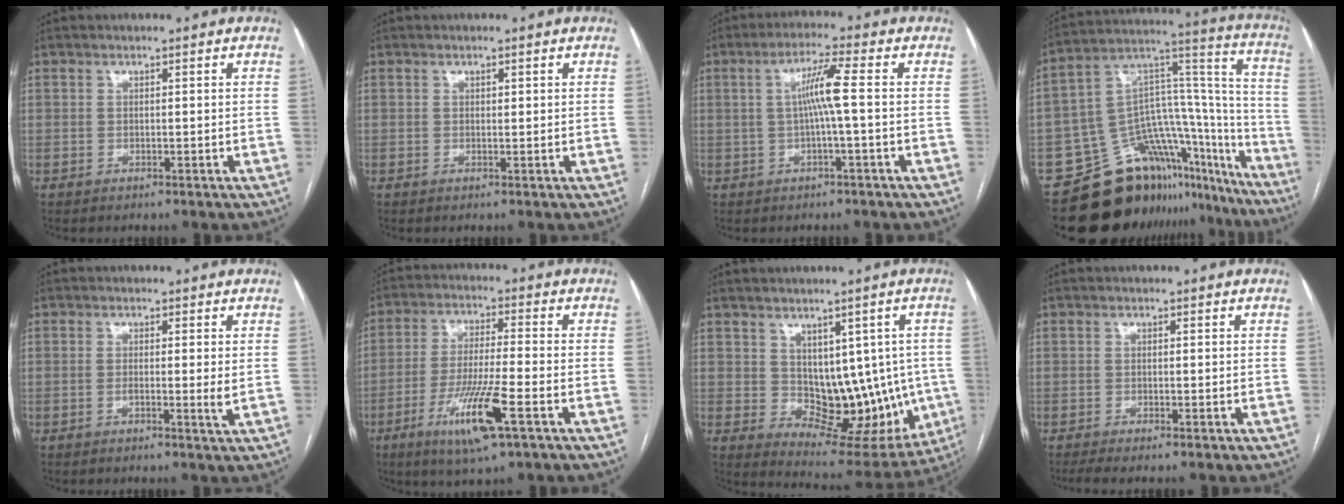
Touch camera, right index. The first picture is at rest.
{"total": 0.5, "force": [0.2, 0.3, 0.3], "torque": [-0.004, -0.001, 0.003]}
{"total": 5.5, "force": [0.1, -0.6, 5.5], "torque": [-0.099, 0.011, 0.004]}
{"total": 27.3, "force": [-21.1, 12.8, 11.8], "torque": [-0.114, 0.064, -0.297]}
{"total": 2.4, "force": [-0.2, 0.0, 2.4], "torque": [-0.038, -0.004, -0.005]}
{"total": 11.3, "force": [-5.1, 0.6, 10.1], "torque": [-0.196, -0.021, -0.090]}
{"total": 12.5, "force": [0.0, 8.0, 9.6], "torque": [-0.100, 0.011, 0.028]}
{"total": 2.1, "force": [-1.5, -0.1, 1.4], "torque": [-0.028, -0.005, -0.031]}